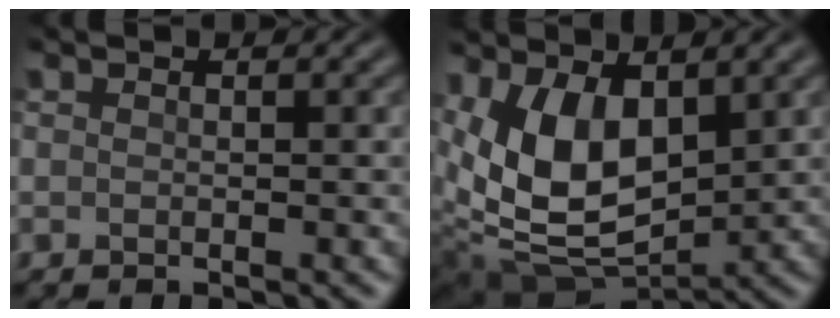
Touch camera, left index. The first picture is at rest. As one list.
[{"total": 9.8, "force": [2.3, 5.5, 7.7], "torque": [-0.160, -0.007, 0.039]}]